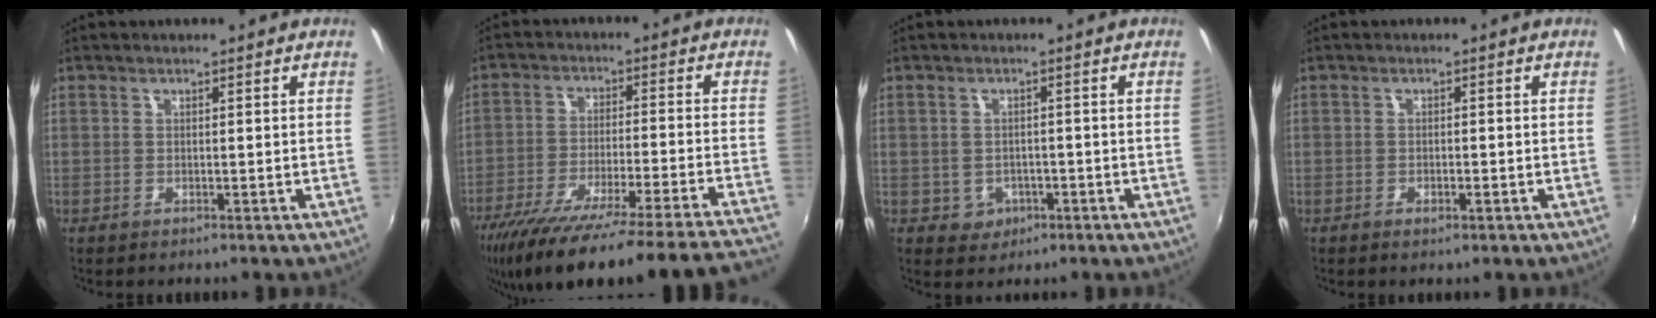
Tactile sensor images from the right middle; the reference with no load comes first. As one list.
[{"total": 29.9, "force": [-26.0, -0.7, 14.7], "torque": [-0.234, -0.087, -0.385]}, {"total": 3.9, "force": [-1.3, 3.6, 1.1], "torque": [-0.033, 0.003, -0.009]}, {"total": 1.5, "force": [-0.8, 0.6, 1.0], "torque": [-0.019, -0.002, -0.015]}]